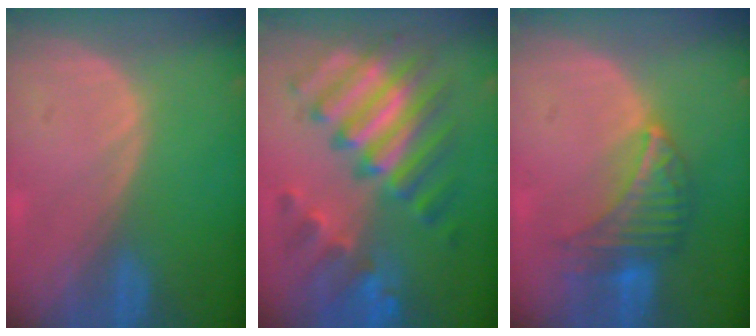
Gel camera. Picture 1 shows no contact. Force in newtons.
{"total": 11.6, "press": 11.6, "slide": 1.1}
{"total": 6.8, "press": 6.7, "slide": 1.4}